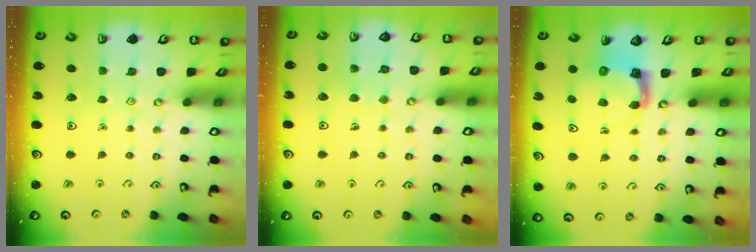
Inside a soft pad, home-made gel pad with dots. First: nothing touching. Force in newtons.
{"total": 5.9, "press": 5.9, "slide": 0.4}
{"total": 3.8, "press": 3.7, "slide": 0.6}